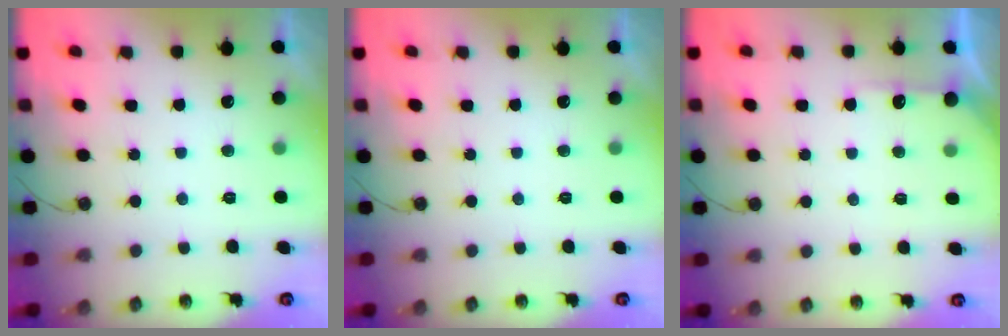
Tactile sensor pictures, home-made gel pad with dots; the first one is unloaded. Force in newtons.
{"total": 0.0}
{"total": 4.7, "press": 4.7, "slide": 0.5}